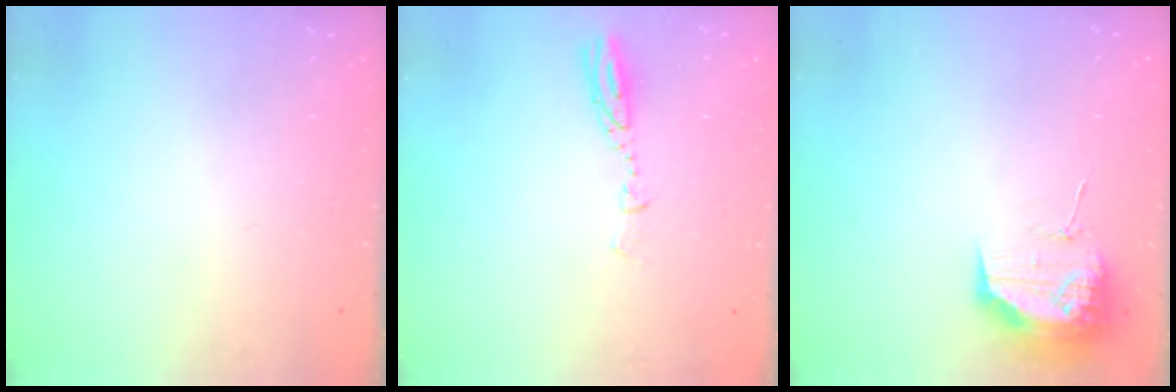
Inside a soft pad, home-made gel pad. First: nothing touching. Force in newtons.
{"total": 4.0, "press": 3.9, "slide": 0.2}
{"total": 12.3, "press": 12.3, "slide": 1.1}